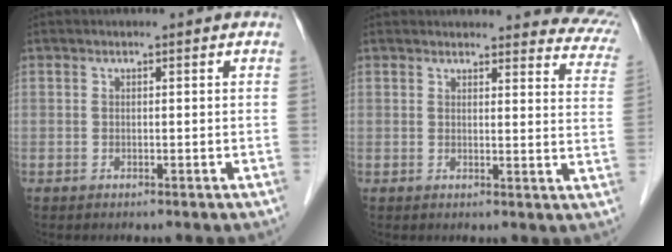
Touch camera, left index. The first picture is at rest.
{"total": 13.8, "force": [13.1, 3.4, 3.0], "torque": [0.011, -0.043, 0.106]}